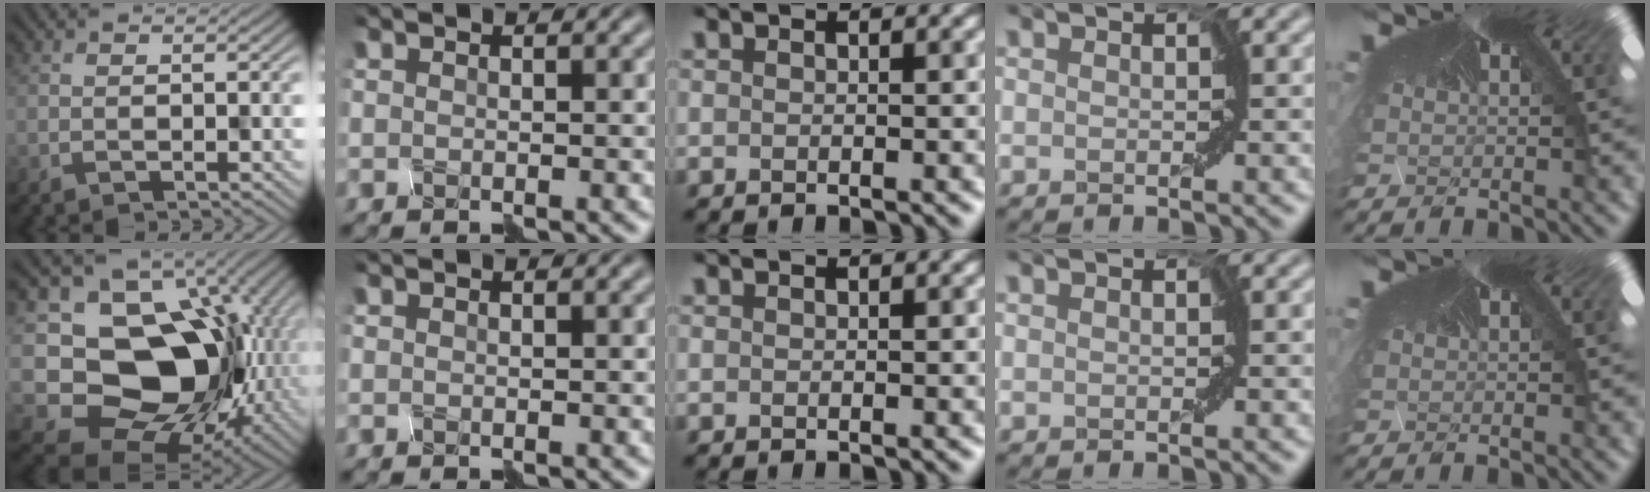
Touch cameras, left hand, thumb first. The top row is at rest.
{"thumb": {"total": 16.5, "force": [-1.6, 13.3, 9.7], "torque": [-0.158, -0.028, -0.017]}}